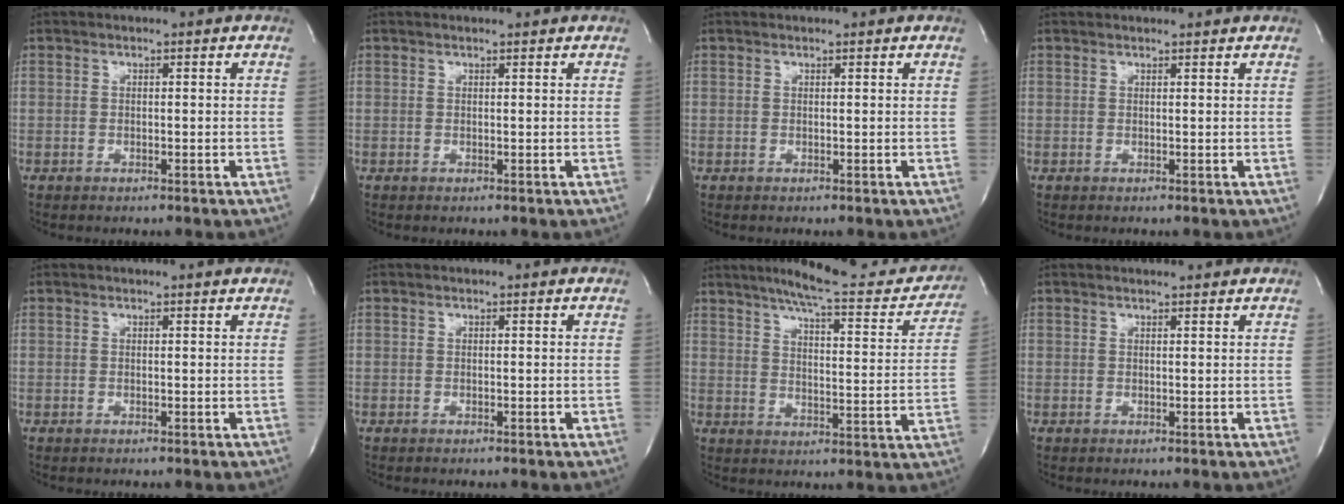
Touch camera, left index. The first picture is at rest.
{"total": 1.1, "force": [1.0, 0.0, 0.2], "torque": [-0.008, 0.008, 0.016]}
{"total": 0.8, "force": [0.8, 0.0, 0.1], "torque": [-0.004, 0.010, 0.015]}
{"total": 3.3, "force": [3.3, 0.1, 0.6], "torque": [-0.010, 0.023, 0.039]}
{"total": 1.4, "force": [1.4, -0.3, 0.3], "torque": [-0.013, 0.001, 0.015]}
{"total": 0.0}
{"total": 18.0, "force": [16.1, 2.6, 7.7], "torque": [-0.094, -0.027, 0.201]}
{"total": 2.8, "force": [2.7, 0.2, 0.6], "torque": [-0.013, 0.013, 0.034]}